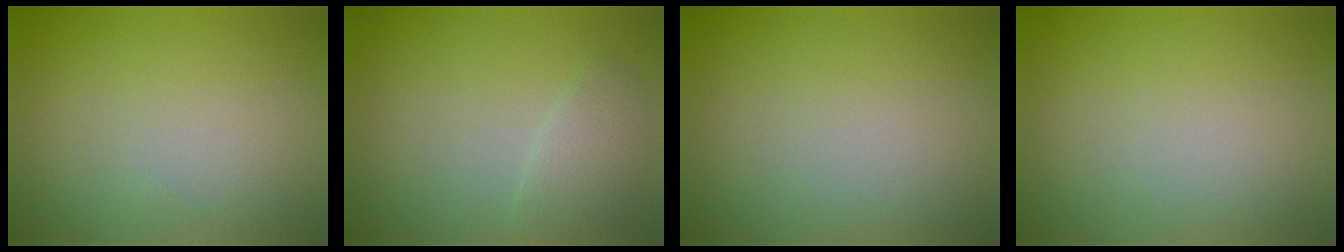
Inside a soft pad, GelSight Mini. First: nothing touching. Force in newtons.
{"total": 1.9, "press": 1.9, "slide": 0.1}
{"total": 0.0}
{"total": 0.0}